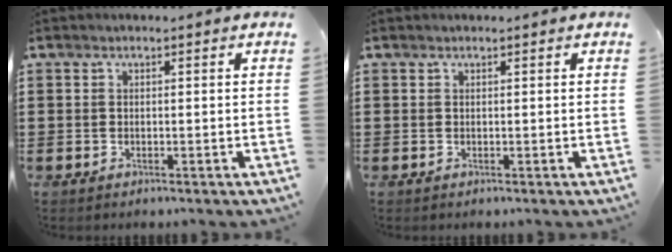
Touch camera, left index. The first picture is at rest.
{"total": 0.0}